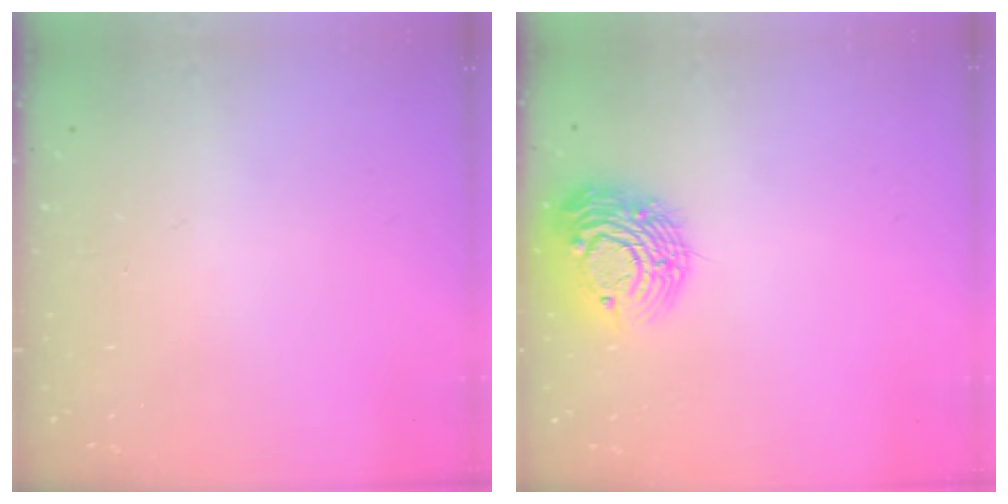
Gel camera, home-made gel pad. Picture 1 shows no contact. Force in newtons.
{"total": 14.6, "press": 14.6, "slide": 1.1}